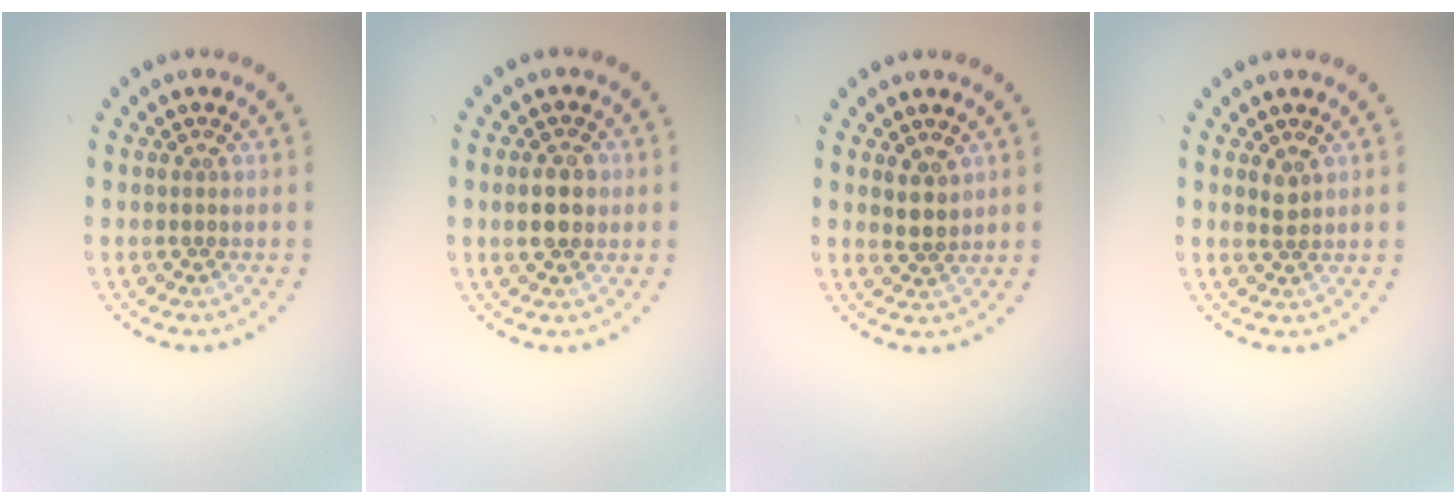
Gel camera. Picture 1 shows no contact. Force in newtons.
{"total": 2.9, "press": 2.9, "slide": 0.1}
{"total": 1.8, "press": 1.6, "slide": 0.9}
{"total": 0.9, "press": 0.7, "slide": 0.5}